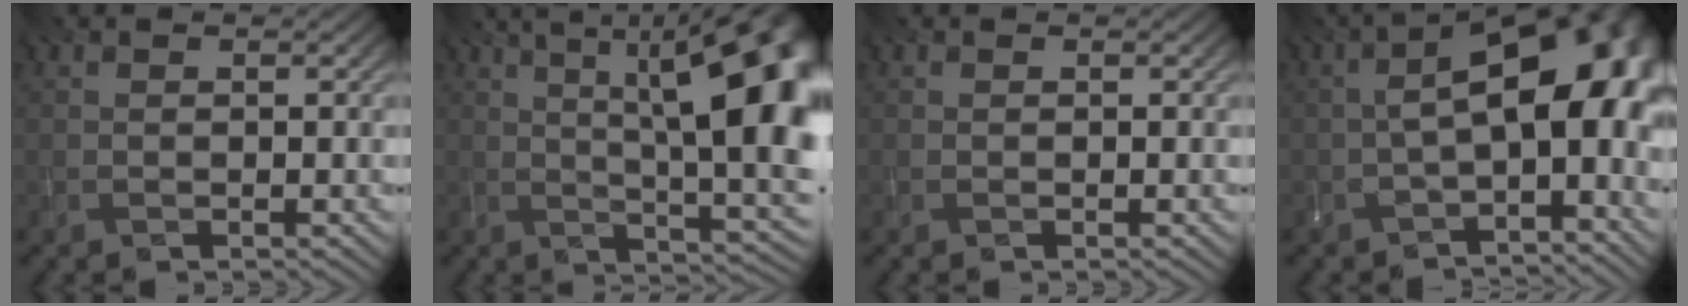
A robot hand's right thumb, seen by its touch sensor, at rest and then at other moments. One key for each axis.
{"total": 18.9, "fx": 4.5, "fy": 6.8, "fz": 17.1, "tx": -0.210, "ty": 0.036, "tz": 0.066}
{"total": 0.0}
{"total": 13.5, "fx": -1.0, "fy": 6.8, "fz": 11.6, "tx": -0.184, "ty": -0.001, "tz": -0.013}